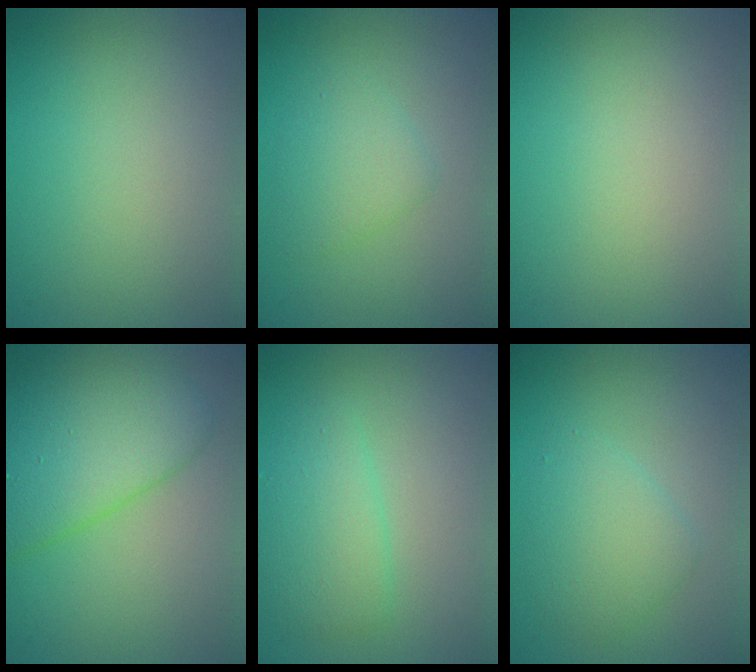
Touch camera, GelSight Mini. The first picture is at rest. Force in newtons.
{"total": 2.4, "press": 2.4, "slide": 0.1}
{"total": 0.0}
{"total": 6.1, "press": 6.1, "slide": 0.4}
{"total": 3.0, "press": 3.0, "slide": 0.1}
{"total": 3.1, "press": 3.1, "slide": 0.3}